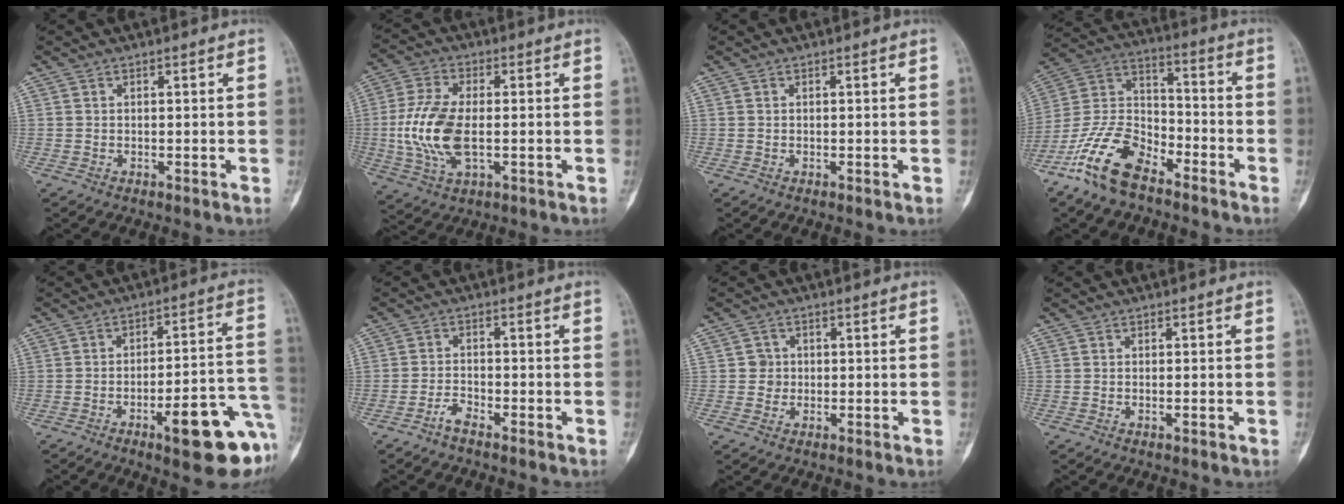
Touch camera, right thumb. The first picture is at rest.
{"total": 12.7, "force": [-1.1, 6.6, 10.8], "torque": [-0.235, 0.001, -0.019]}
{"total": 0.0}
{"total": 15.1, "force": [-10.0, 7.1, 8.8], "torque": [-0.171, 0.064, -0.201]}
{"total": 16.7, "force": [-7.3, 4.1, 14.5], "torque": [-0.140, 0.047, -0.093]}
{"total": 2.7, "force": [-2.2, 0.7, 1.4], "torque": [-0.031, 0.016, -0.047]}
{"total": 2.6, "force": [0.0, 2.6, 0.4], "torque": [0.012, 0.007, -0.003]}
{"total": 0.9, "force": [-0.3, 0.2, 0.8], "torque": [-0.011, 0.001, -0.005]}